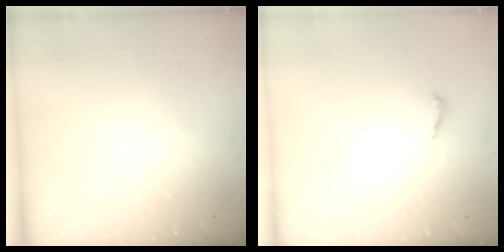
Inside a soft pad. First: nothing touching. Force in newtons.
{"total": 4.1, "press": 4.1, "slide": 0.5}